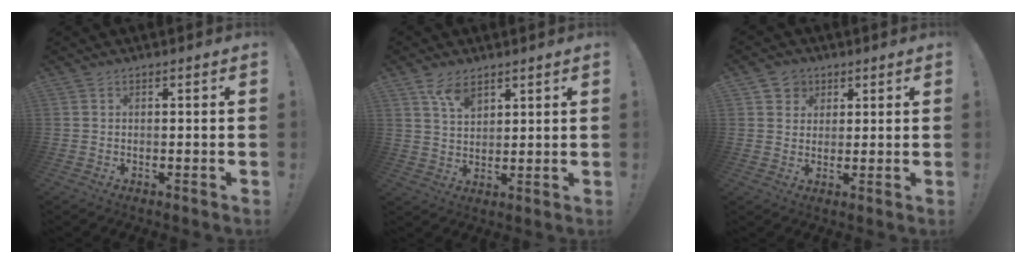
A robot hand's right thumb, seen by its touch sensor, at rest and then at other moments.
{"total": 6.7, "force": [4.6, 3.4, 3.6], "torque": [-0.057, -0.021, 0.083]}
{"total": 4.4, "force": [2.0, 3.9, 0.7], "torque": [-0.009, -0.010, 0.036]}